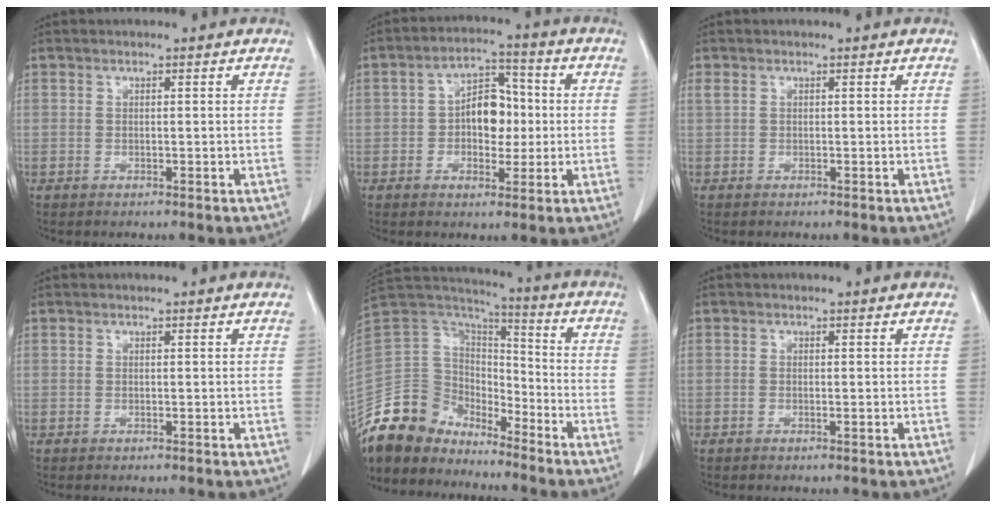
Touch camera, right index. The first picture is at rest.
{"total": 7.8, "force": [-0.1, 4.6, 6.3], "torque": [-0.100, 0.023, -0.004]}
{"total": 0.8, "force": [0.4, 0.5, 0.5], "torque": [-0.015, 0.016, 0.011]}
{"total": 0.0}
{"total": 14.5, "force": [-12.5, 6.7, 3.0], "torque": [-0.060, 0.053, -0.242]}
{"total": 0.5, "force": [-0.1, 0.1, 0.5], "torque": [-0.010, -0.003, 0.000]}